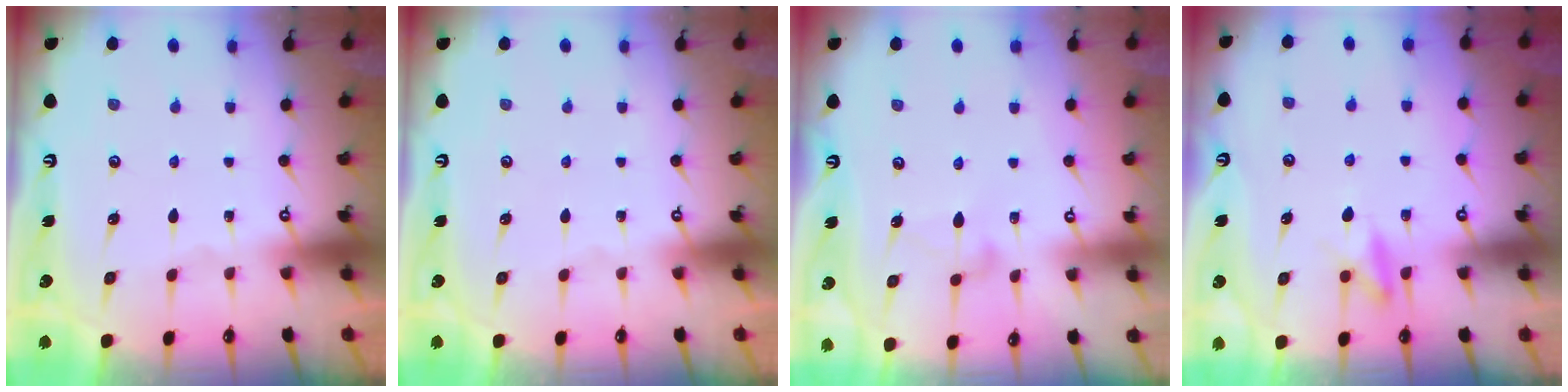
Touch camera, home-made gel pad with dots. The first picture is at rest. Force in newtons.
{"total": 0.0}
{"total": 8.1, "press": 8.1, "slide": 0.5}
{"total": 9.1, "press": 9.0, "slide": 1.4}